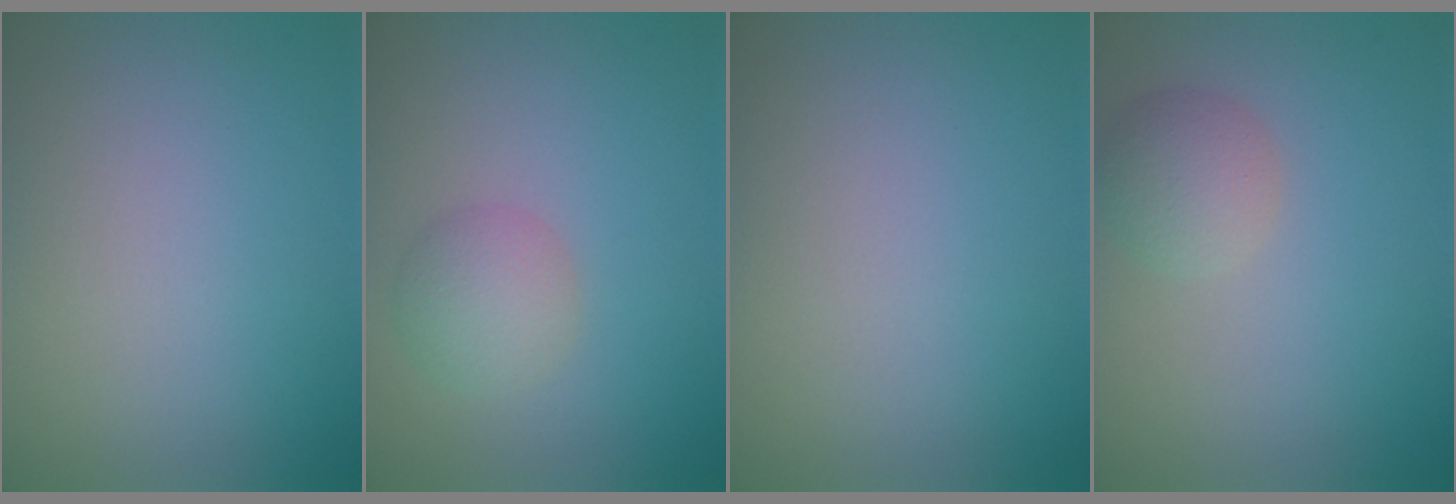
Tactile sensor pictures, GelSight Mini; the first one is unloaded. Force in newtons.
{"total": 2.7, "press": 2.7, "slide": 0.1}
{"total": 0.0}
{"total": 2.7, "press": 2.7, "slide": 0.1}